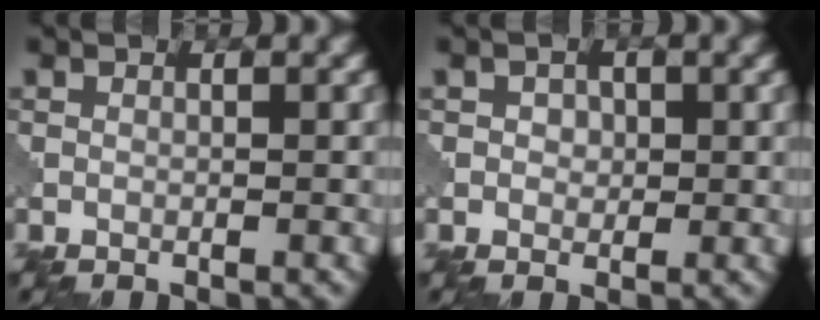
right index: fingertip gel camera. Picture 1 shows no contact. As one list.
[{"total": 1.3, "force": [0.2, 1.1, 0.7], "torque": [-0.011, -0.001, 0.002]}]